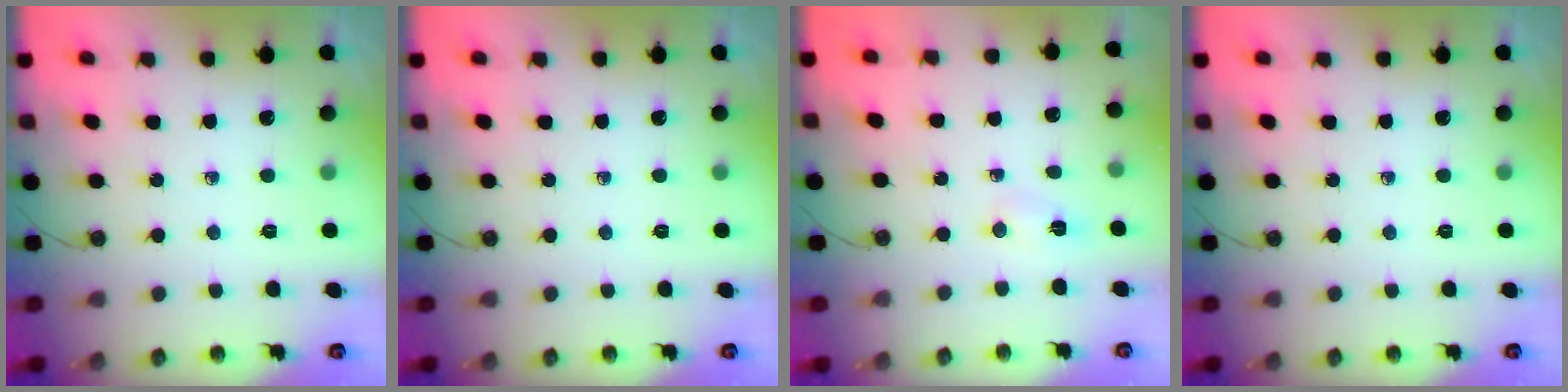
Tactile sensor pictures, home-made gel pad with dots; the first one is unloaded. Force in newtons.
{"total": 0.0}
{"total": 2.5, "press": 2.4, "slide": 0.4}
{"total": 0.0}